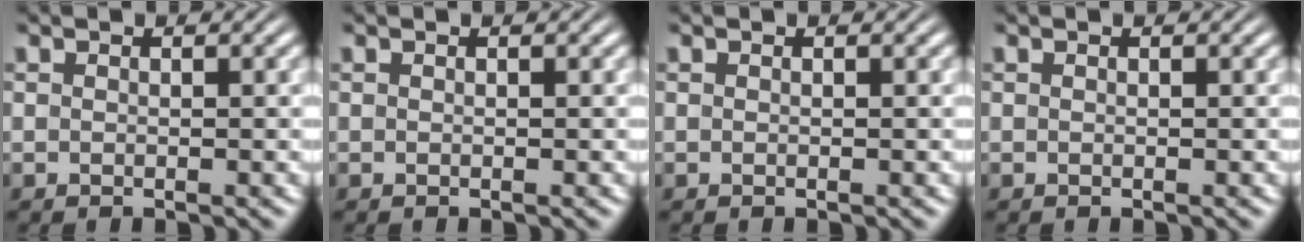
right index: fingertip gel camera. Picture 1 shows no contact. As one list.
[{"total": 0.0}, {"total": 0.0}, {"total": 0.0}]